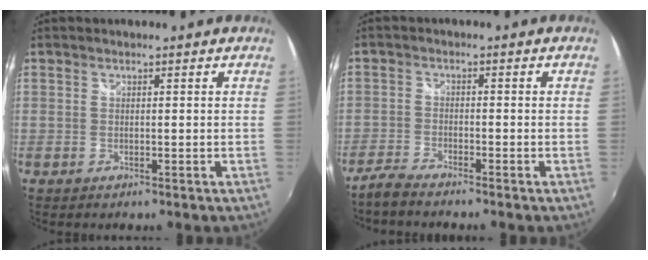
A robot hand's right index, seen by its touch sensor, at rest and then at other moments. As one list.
[{"total": 4.0, "force": [-3.7, 0.3, 1.5], "torque": [-0.049, -0.008, -0.077]}]